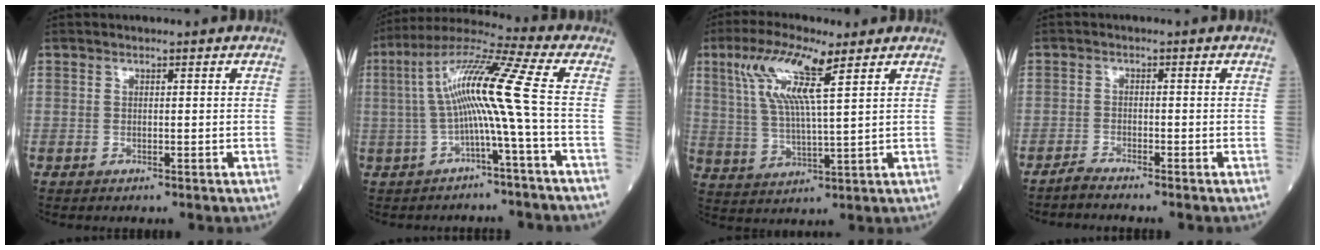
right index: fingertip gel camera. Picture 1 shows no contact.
{"total": 11.6, "force": [-0.8, -1.7, 11.4], "torque": [-0.217, 0.037, -0.018]}
{"total": 10.9, "force": [5.2, 1.0, 9.5], "torque": [-0.196, 0.010, 0.098]}
{"total": 1.9, "force": [-1.9, -0.5, 0.1], "torque": [-0.009, -0.006, -0.039]}